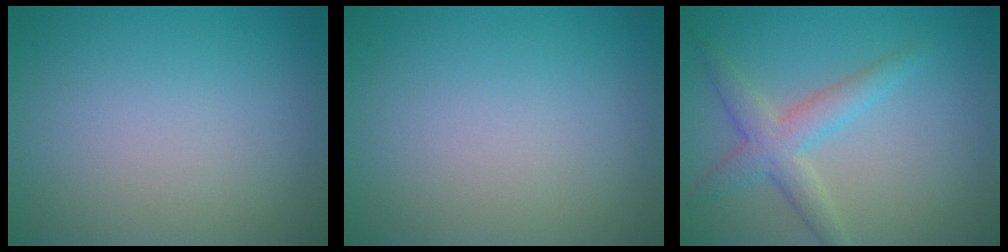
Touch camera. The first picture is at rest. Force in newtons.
{"total": 0.0}
{"total": 3.5, "press": 3.5, "slide": 0.1}